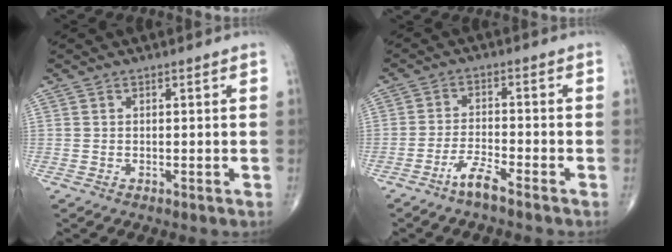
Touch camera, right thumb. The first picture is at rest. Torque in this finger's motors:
{"motor_torque": [0.61, 0.24, 0.14, -0.35, 0.04]}